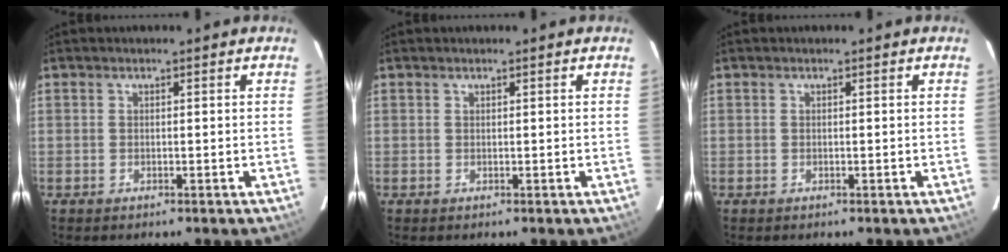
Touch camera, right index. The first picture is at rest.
{"total": 0.0}
{"total": 0.0}